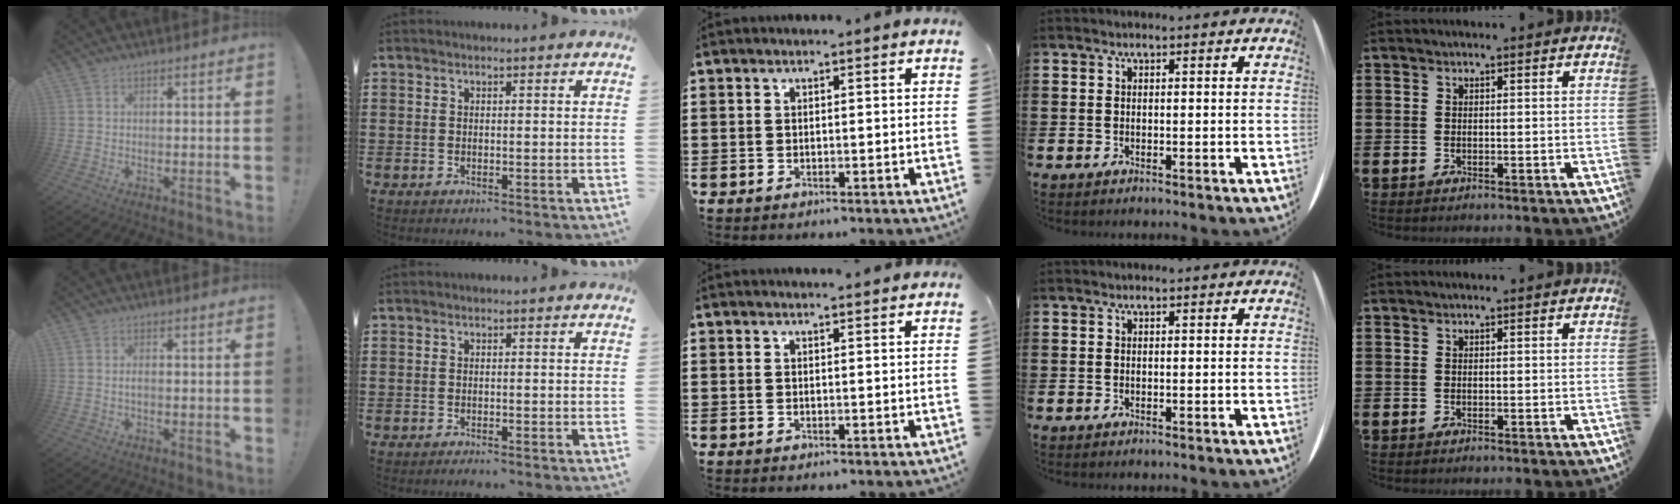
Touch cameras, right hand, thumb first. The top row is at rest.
{"thumb": {"total": 1.5, "force": [-0.4, 0.4, 1.4], "torque": [-0.028, 0.004, -0.006]}, "index": {"total": 0.5, "force": [-0.5, 0.0, 0.0], "torque": [-0.002, -0.002, -0.010]}, "middle": {"total": 1.2, "force": [1.2, -0.2, 0.2], "torque": [0.004, -0.005, 0.022]}}